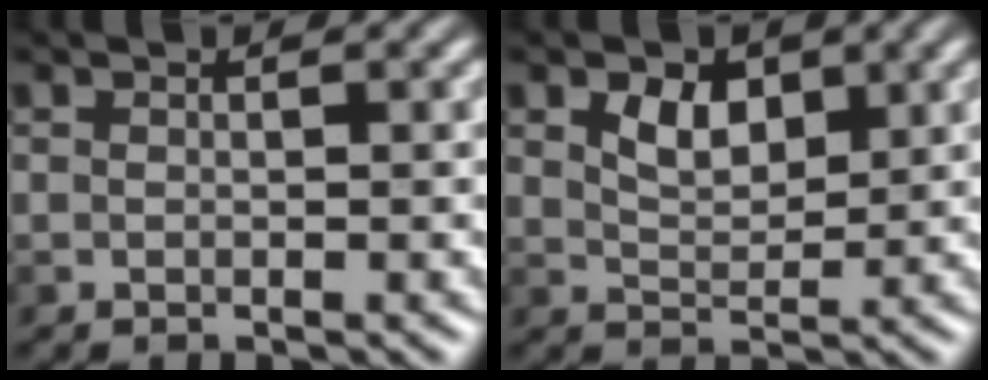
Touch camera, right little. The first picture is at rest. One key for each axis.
{"total": 2.7, "fx": 1.3, "fy": 1.7, "fz": 1.7, "tx": -0.033, "ty": 0.000, "tz": 0.024}